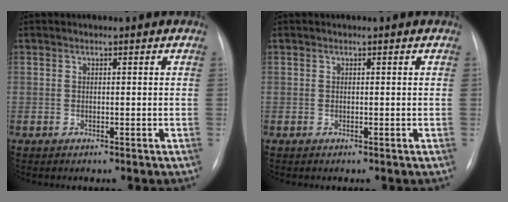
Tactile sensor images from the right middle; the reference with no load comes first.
{"total": 0.0}